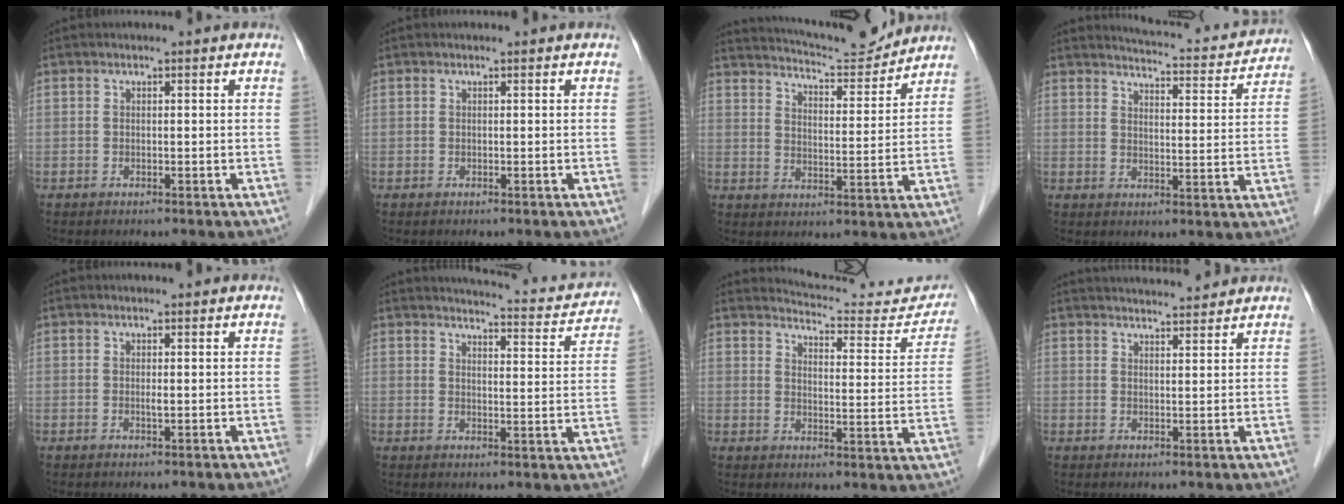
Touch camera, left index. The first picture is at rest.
{"total": 0.0}
{"total": 12.7, "force": [12.2, 0.8, 3.2], "torque": [-0.059, 0.000, 0.178]}
{"total": 13.5, "force": [13.1, 1.7, 2.8], "torque": [-0.031, -0.021, 0.147]}
{"total": 0.6, "force": [0.2, 0.0, 0.6], "torque": [-0.013, -0.001, 0.002]}
{"total": 12.5, "force": [11.9, 2.1, 2.9], "torque": [-0.024, -0.021, 0.123]}
{"total": 14.7, "force": [14.4, 2.5, 1.8], "torque": [-0.004, -0.042, 0.160]}
{"total": 6.3, "force": [6.1, 0.4, 1.6], "torque": [-0.024, 0.023, 0.078]}